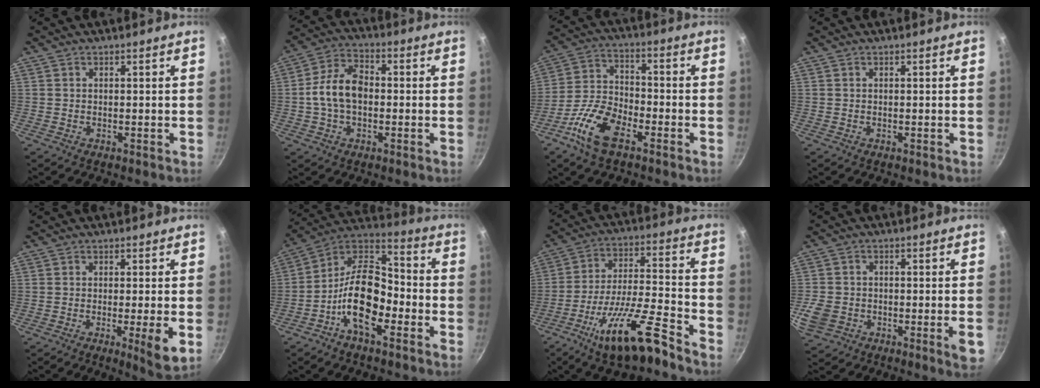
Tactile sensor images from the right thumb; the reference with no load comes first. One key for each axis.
{"total": 9.9, "fx": -0.5, "fy": 6.4, "fz": 7.5, "tx": -0.127, "ty": 0.029, "tz": -0.020}
{"total": 12.1, "fx": -6.5, "fy": 5.6, "fz": 8.6, "tx": -0.165, "ty": 0.036, "tz": -0.133}
{"total": 0.0}
{"total": 6.7, "fx": -1.8, "fy": 0.6, "fz": 6.4, "tx": -0.102, "ty": -0.004, "tz": -0.023}
{"total": 15.7, "fx": -5.8, "fy": 8.0, "fz": 12.2, "tx": -0.191, "ty": 0.058, "tz": -0.122}
{"total": 17.1, "fx": -11.0, "fy": 3.8, "fz": 12.6, "tx": -0.219, "ty": 0.057, "tz": -0.192}
{"total": 9.0, "fx": -3.3, "fy": 4.4, "fz": 7.1, "tx": -0.134, "ty": 0.008, "tz": -0.056}